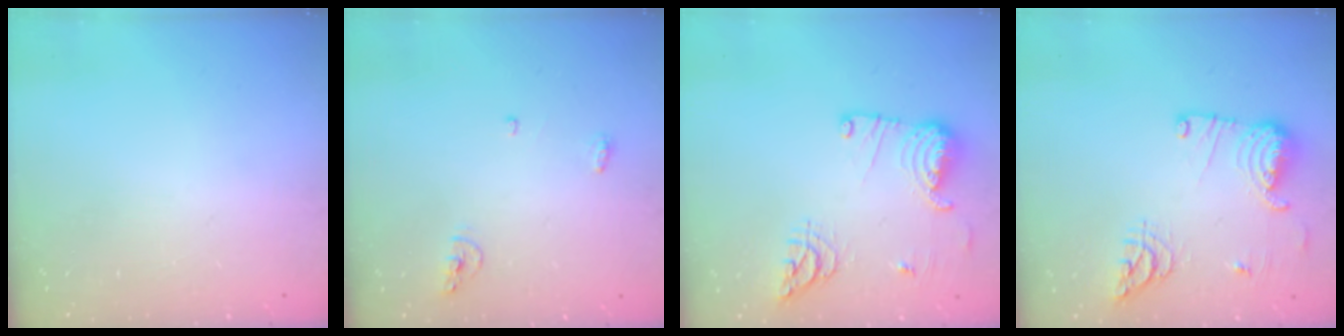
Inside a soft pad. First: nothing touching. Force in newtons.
{"total": 4.8, "press": 4.7, "slide": 0.8}
{"total": 17.5, "press": 16.1, "slide": 6.9}
{"total": 17.5, "press": 16.1, "slide": 6.9}